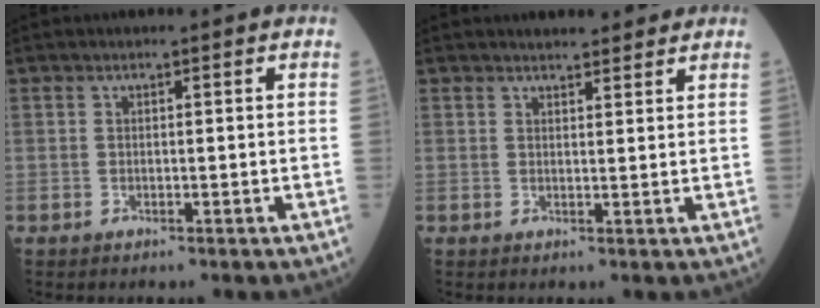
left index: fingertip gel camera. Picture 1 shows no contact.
{"total": 4.5, "force": [4.1, 1.2, 1.4], "torque": [-0.018, 0.013, 0.052]}